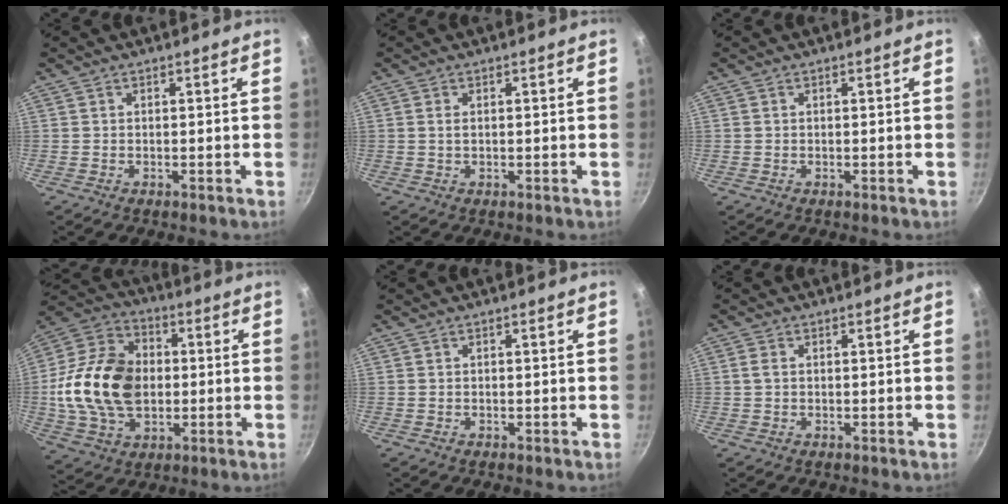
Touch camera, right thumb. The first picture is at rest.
{"total": 1.2, "force": [0.2, 0.7, 1.0], "torque": [-0.019, 0.001, 0.002]}
{"total": 0.0}
{"total": 21.1, "force": [-0.2, 14.9, 14.9], "torque": [-0.258, 0.022, -0.008]}
{"total": 0.0}
{"total": 1.6, "force": [0.2, 1.1, 1.2], "torque": [-0.025, 0.003, 0.001]}